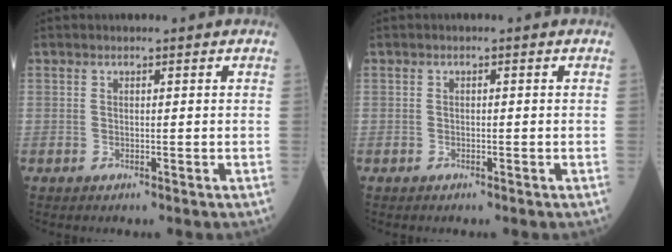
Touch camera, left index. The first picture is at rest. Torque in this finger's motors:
{"motor_torque": [-0.02, 0.01, 0.00, 0.00]}